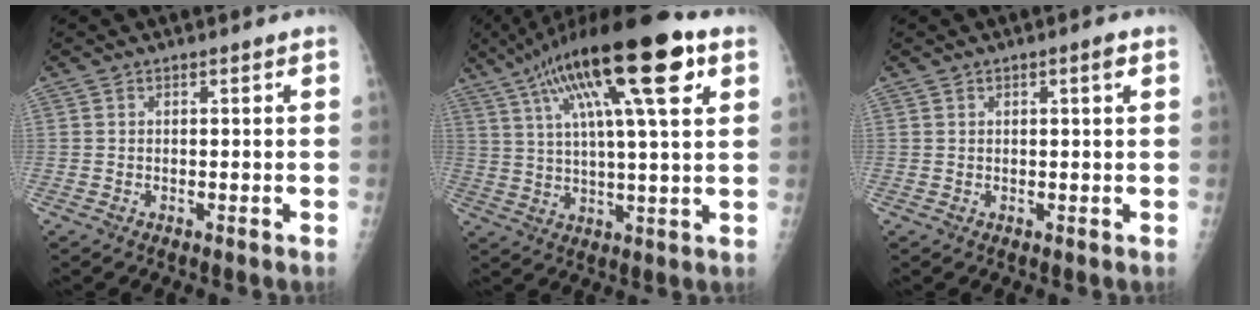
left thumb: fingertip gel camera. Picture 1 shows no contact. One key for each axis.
{"total": 23.2, "fx": 11.0, "fy": 5.1, "fz": 19.8, "tx": -0.334, "ty": 0.010, "tz": 0.180}
{"total": 1.7, "fx": 0.7, "fy": 0.3, "fz": 1.4, "tx": -0.021, "ty": 0.000, "tz": 0.010}